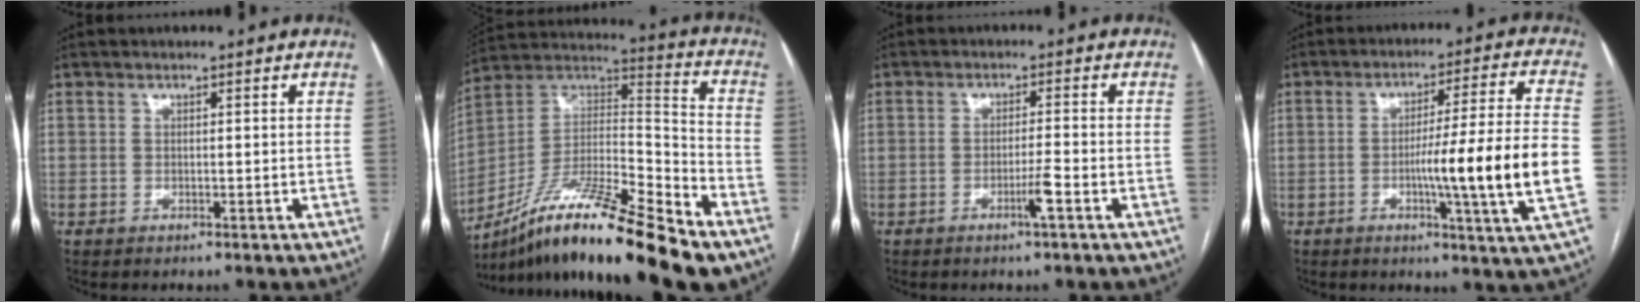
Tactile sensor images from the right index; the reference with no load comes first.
{"total": 20.2, "force": [-15.4, 1.3, 13.0], "torque": [-0.234, 0.002, -0.271]}
{"total": 2.9, "force": [-1.5, -0.6, 2.4], "torque": [-0.042, -0.005, -0.027]}
{"total": 15.2, "force": [-2.8, -1.5, 14.8], "torque": [-0.233, -0.009, -0.050]}